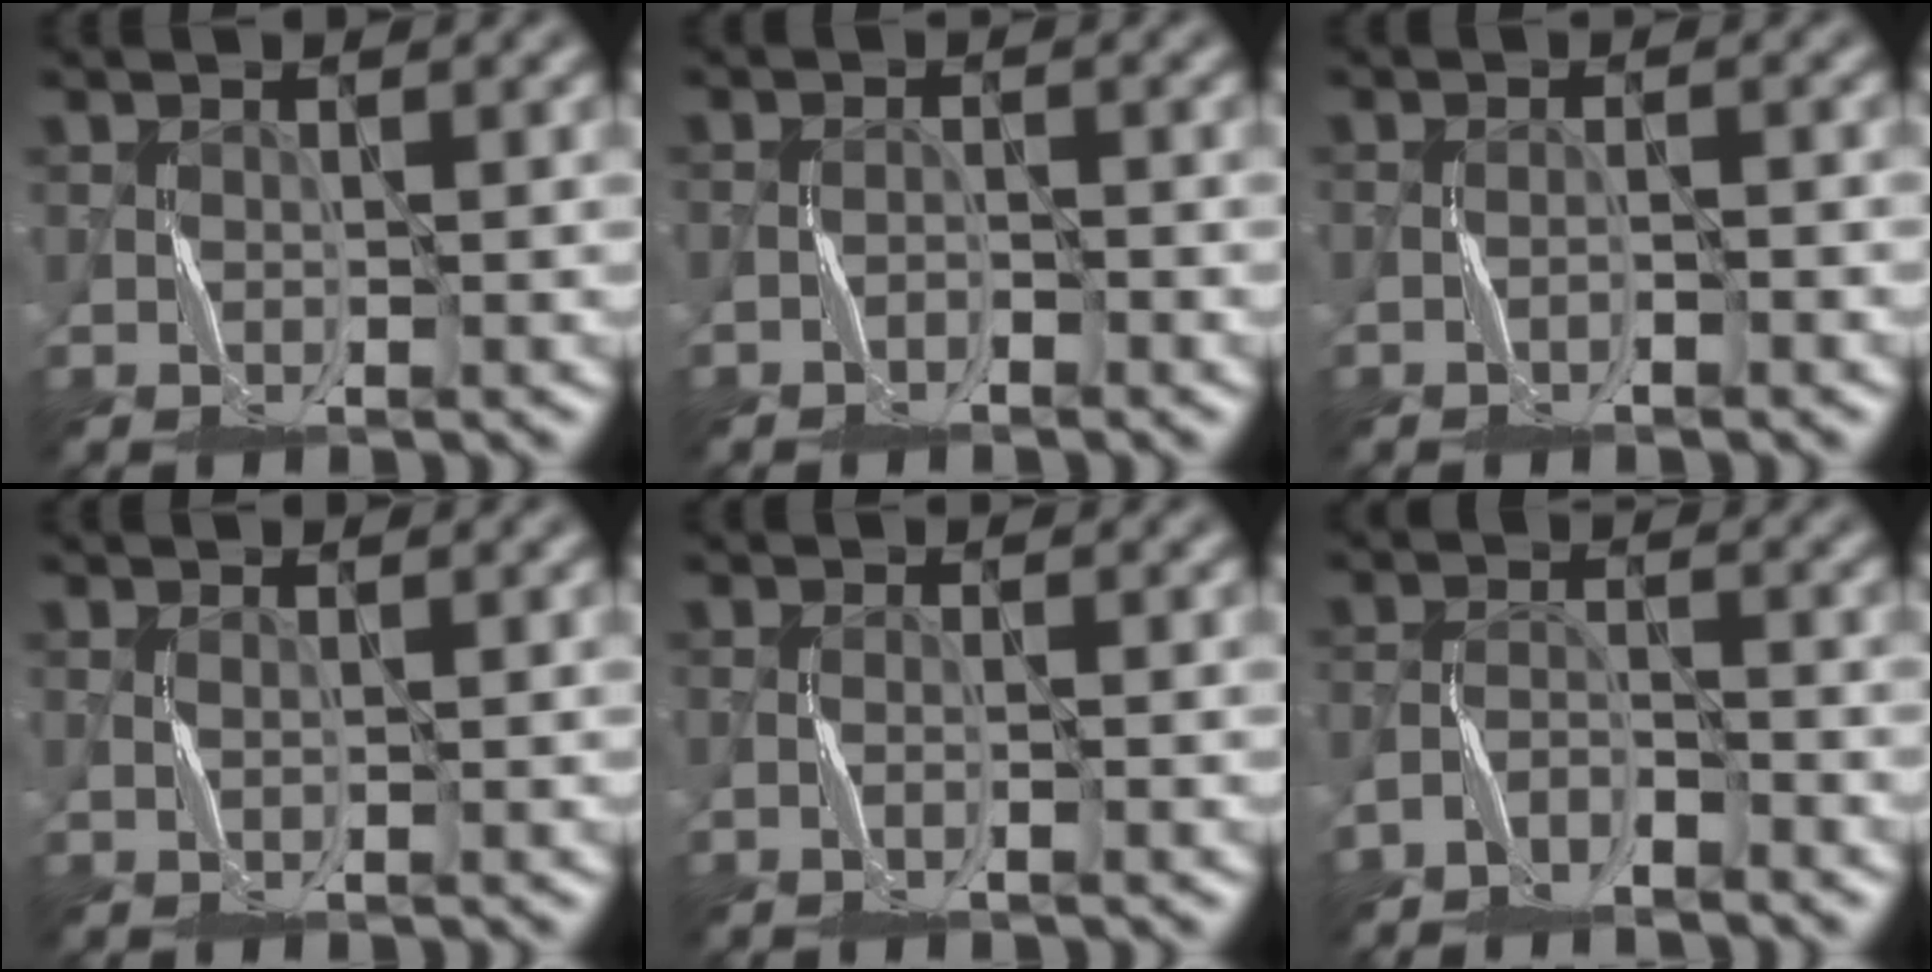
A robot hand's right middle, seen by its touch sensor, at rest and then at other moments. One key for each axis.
{"total": 1.4, "fx": -1.4, "fy": 0.3, "fz": 0.0, "tx": 0.003, "ty": 0.009, "tz": -0.025}
{"total": 1.2, "fx": -1.2, "fy": 0.0, "fz": 0.4, "tx": -0.005, "ty": 0.009, "tz": -0.023}
{"total": 0.0}
{"total": 0.8, "fx": -0.8, "fy": -0.3, "fz": 0.0, "tx": -0.001, "ty": 0.005, "tz": -0.016}
{"total": 2.8, "fx": -2.7, "fy": 0.3, "fz": -0.1, "tx": -0.001, "ty": 0.007, "tz": -0.059}